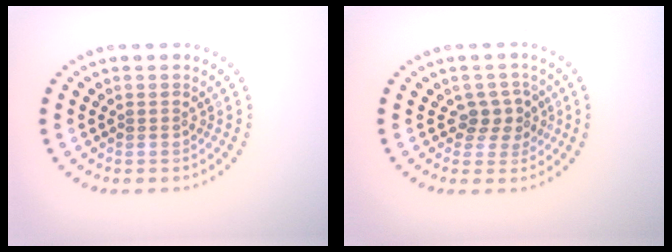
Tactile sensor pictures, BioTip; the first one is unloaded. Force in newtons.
{"total": 2.3, "press": 2.0, "slide": 1.1}